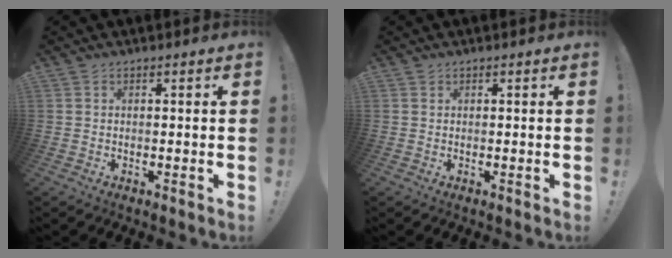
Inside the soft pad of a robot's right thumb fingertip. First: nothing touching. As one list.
[{"total": 0.6, "force": [0.4, 0.4, 0.0], "torque": [0.001, -0.001, 0.009]}]